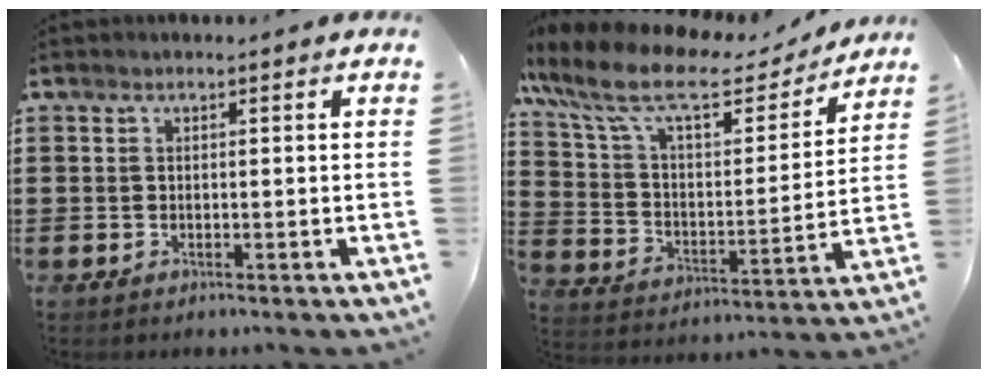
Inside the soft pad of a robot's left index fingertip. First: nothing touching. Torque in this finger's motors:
{"motor_torque": [2.14, 0.00, 1.05, 0.21]}